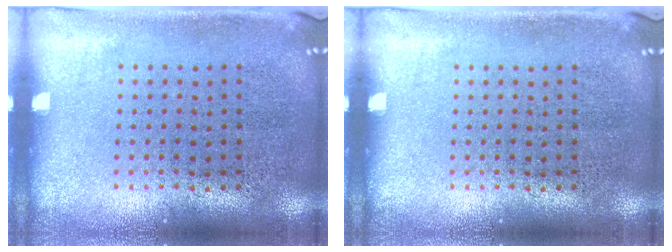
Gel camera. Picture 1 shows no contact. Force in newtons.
{"total": 0.0}